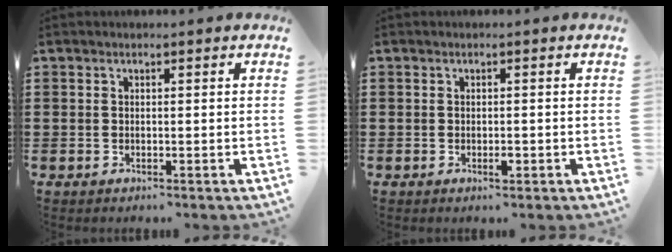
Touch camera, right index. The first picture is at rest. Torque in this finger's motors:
{"motor_torque": [0.98, -0.05, 0.02, 0.01]}